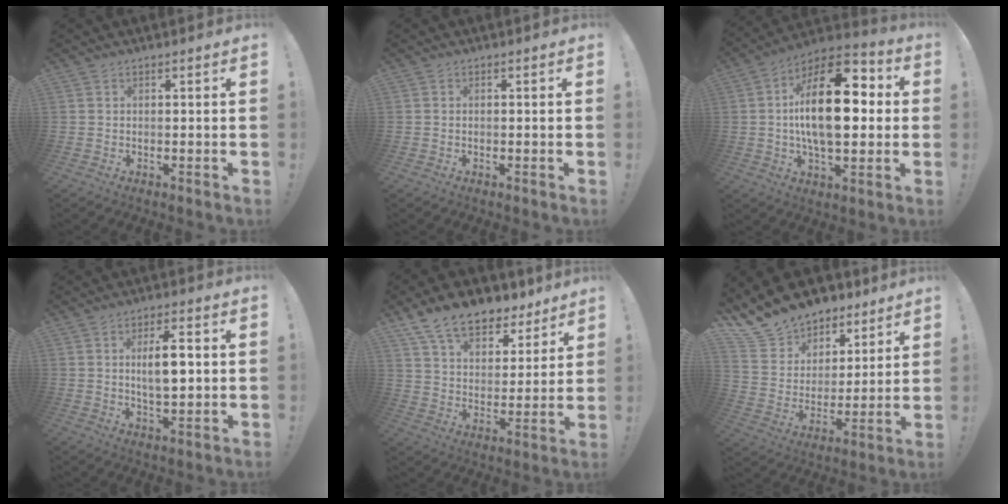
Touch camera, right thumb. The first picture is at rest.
{"total": 0.0}
{"total": 23.1, "force": [2.2, 10.9, 20.2], "torque": [-0.341, 0.000, 0.027]}
{"total": 8.7, "force": [1.3, 3.2, 8.0], "torque": [-0.130, -0.002, 0.016]}
{"total": 14.5, "force": [10.9, 7.5, 5.9], "torque": [-0.105, -0.073, 0.201]}
{"total": 14.9, "force": [12.3, 8.0, 3.0], "torque": [-0.071, -0.095, 0.236]}